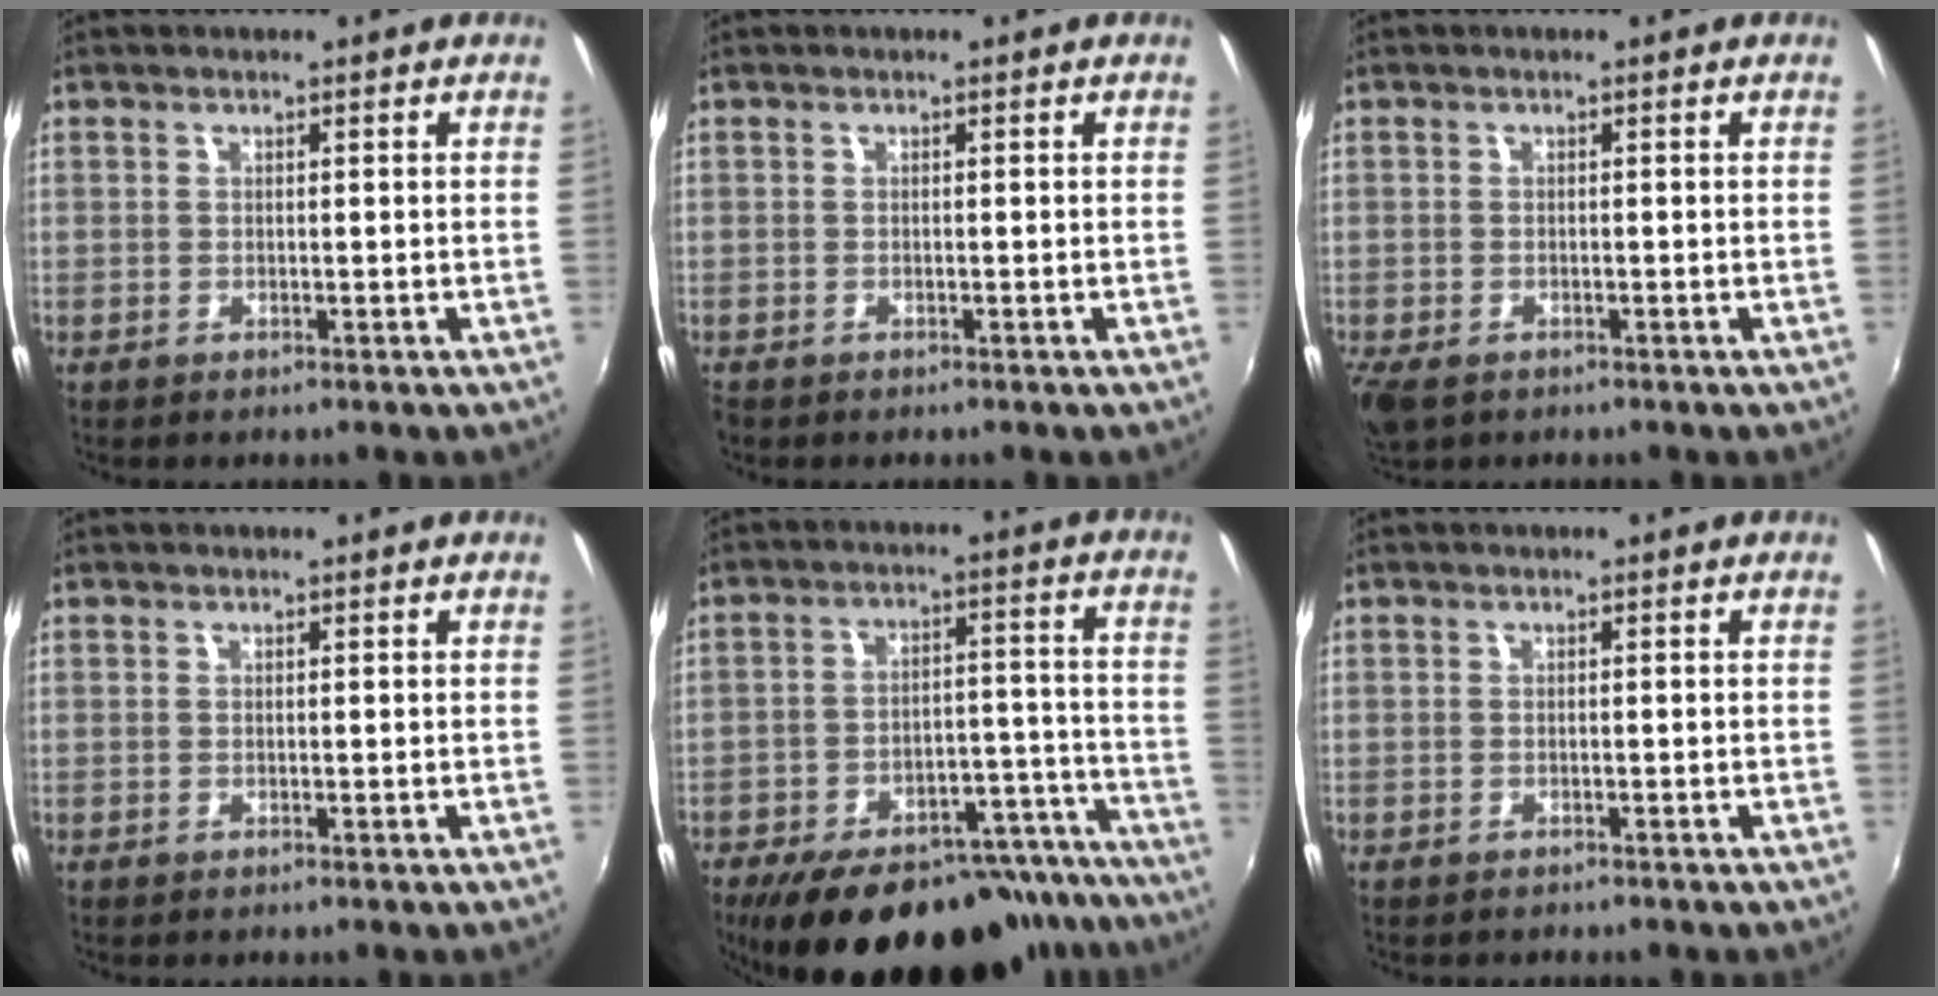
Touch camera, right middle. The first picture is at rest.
{"total": 0.5, "force": [-0.4, 0.3, 0.0], "torque": [-0.002, -0.003, -0.010]}
{"total": 4.4, "force": [-2.7, 2.4, 2.5], "torque": [-0.059, -0.019, -0.048]}
{"total": 0.0}
{"total": 27.4, "force": [-22.9, 9.7, 11.5], "torque": [-0.183, 0.025, -0.291]}
{"total": 1.1, "force": [-1.0, 0.5, 0.2], "torque": [-0.008, -0.003, -0.014]}